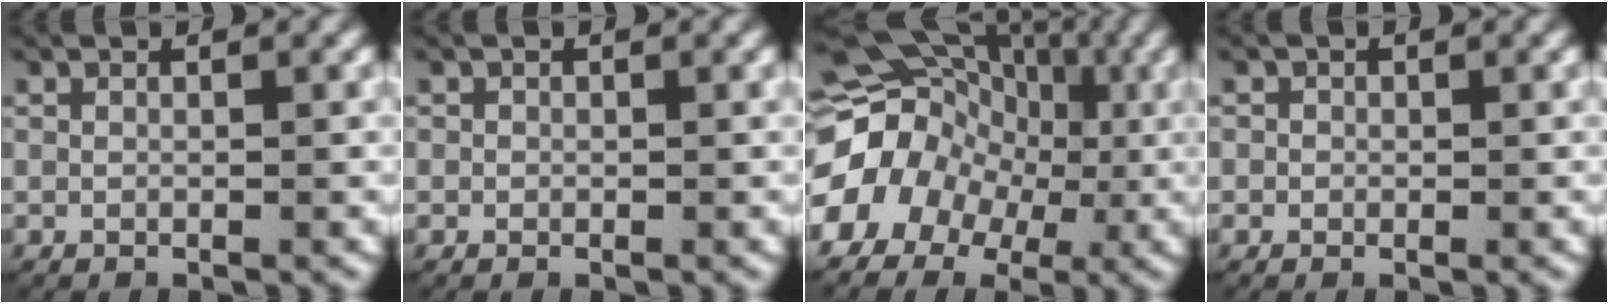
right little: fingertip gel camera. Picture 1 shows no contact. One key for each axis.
{"total": 0.6, "fx": -0.1, "fy": 0.6, "fz": 0.0, "tx": 0.004, "ty": 0.003, "tz": -0.007}
{"total": 15.9, "fx": 1.2, "fy": 13.4, "fz": 8.4, "tx": -0.197, "ty": -0.025, "tz": 0.016}
{"total": 1.2, "fx": -0.1, "fy": 1.2, "fz": 0.1, "tx": 0.002, "ty": 0.006, "tz": -0.011}